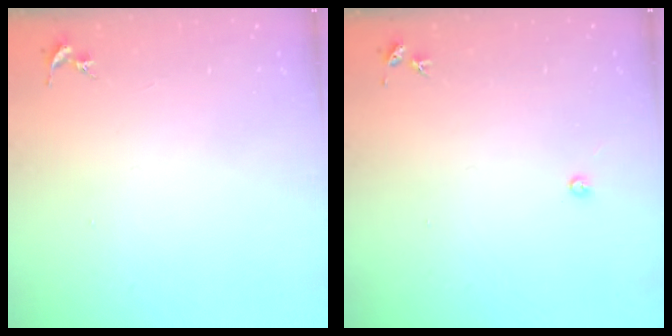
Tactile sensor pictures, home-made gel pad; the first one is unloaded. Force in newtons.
{"total": 3.0, "press": 3.0, "slide": 0.4}